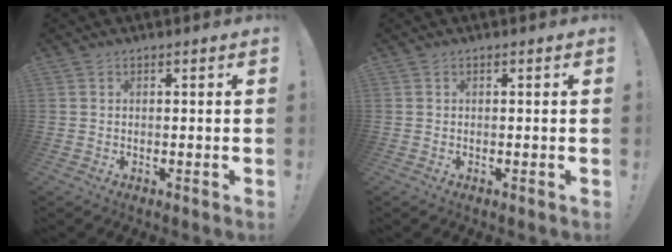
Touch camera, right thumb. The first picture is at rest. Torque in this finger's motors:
{"motor_torque": [0.00, 0.00, 0.00, 0.00, 0.00]}